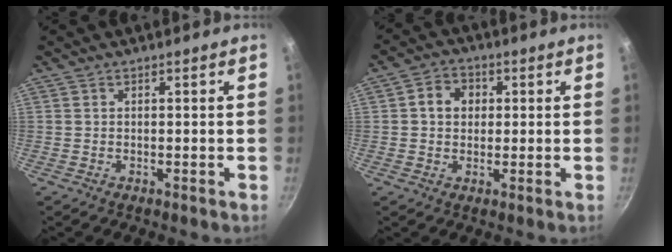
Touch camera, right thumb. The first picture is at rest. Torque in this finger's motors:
{"motor_torque": [-0.16, 0.27, 0.16, -0.03, 0.04]}